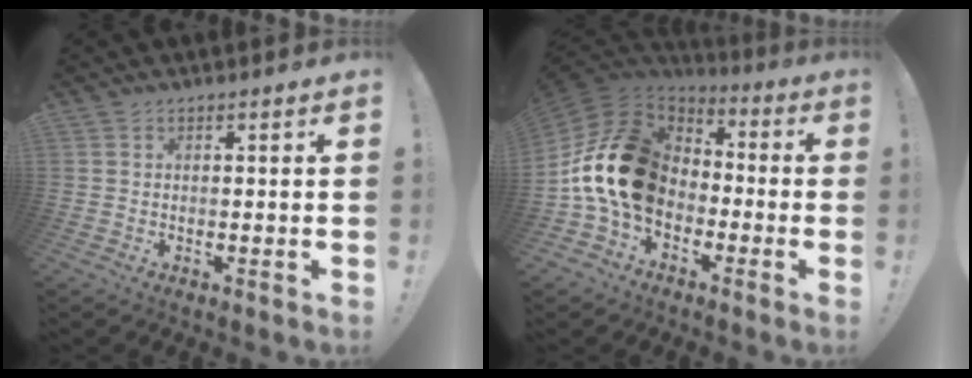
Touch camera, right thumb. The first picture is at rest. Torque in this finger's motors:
{"motor_torque": [2.98, 2.03, 2.02, -0.75, 0.30]}